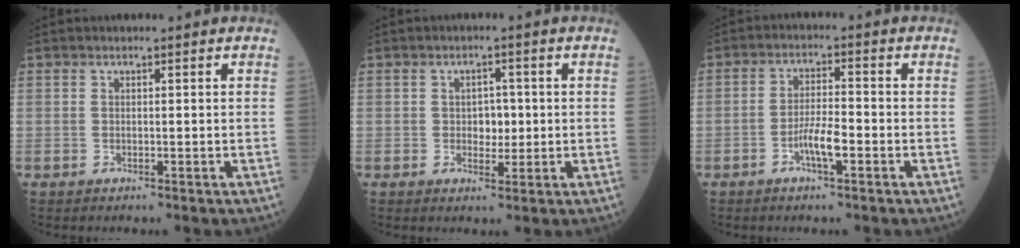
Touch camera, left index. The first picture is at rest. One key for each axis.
{"total": 3.2, "fx": 0.0, "fy": 2.1, "fz": 2.3, "tx": -0.029, "ty": 0.006, "tz": 0.002}
{"total": 4.6, "fx": -2.1, "fy": 0.8, "fz": 4.0, "tx": -0.080, "ty": 0.002, "tz": -0.041}